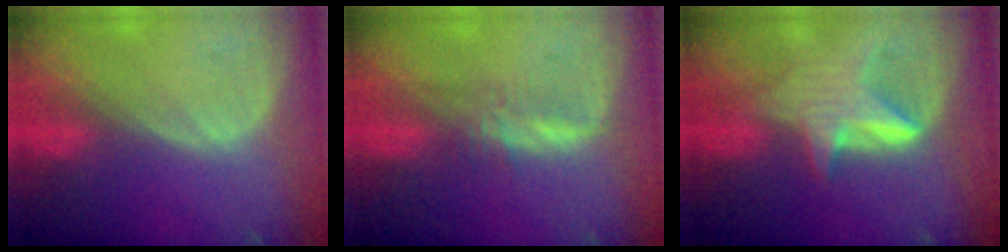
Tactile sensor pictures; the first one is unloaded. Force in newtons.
{"total": 2.8, "press": 2.7, "slide": 0.5}
{"total": 6.1, "press": 5.8, "slide": 1.9}